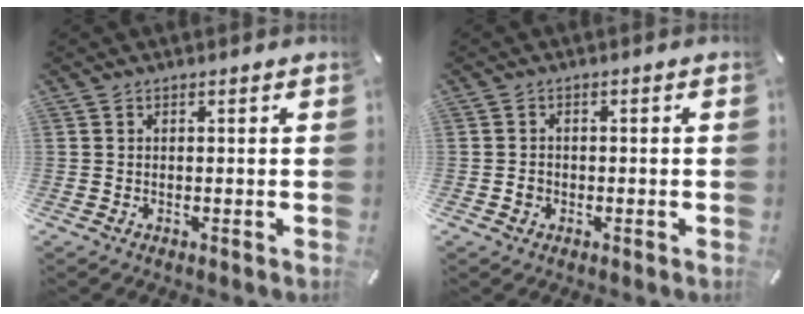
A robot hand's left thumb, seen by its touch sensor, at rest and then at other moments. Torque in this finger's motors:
{"motor_torque": [-0.23, 0.23, 0.01, -0.02, -0.02]}